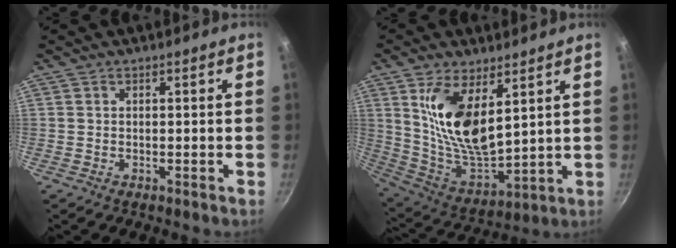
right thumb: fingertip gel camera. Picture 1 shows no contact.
{"total": 16.4, "force": [6.2, 7.6, 13.2], "torque": [-0.233, -0.057, 0.131]}